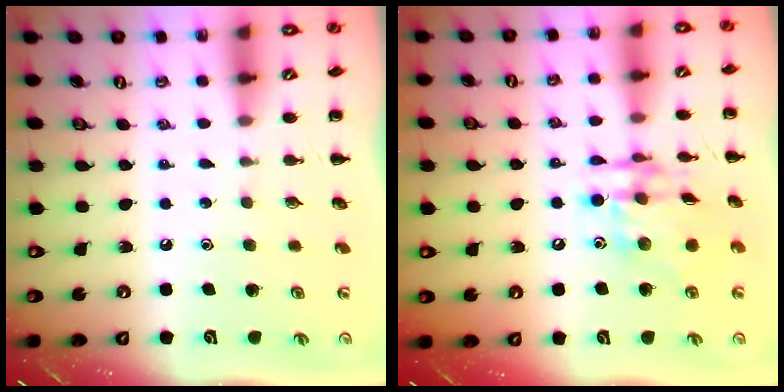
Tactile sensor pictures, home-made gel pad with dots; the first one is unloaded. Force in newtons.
{"total": 14.9, "press": 14.7, "slide": 2.6}